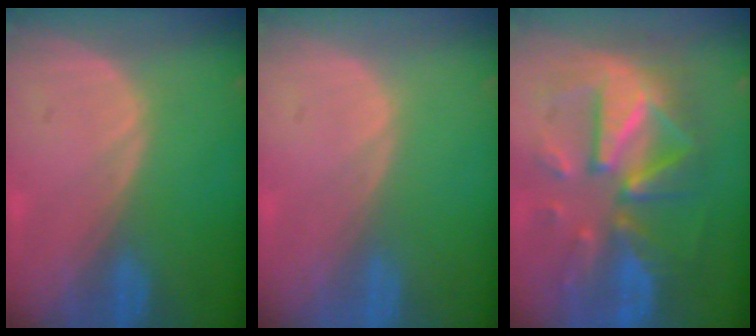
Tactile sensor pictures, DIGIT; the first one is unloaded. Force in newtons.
{"total": 0.0}
{"total": 12.4, "press": 12.3, "slide": 1.2}